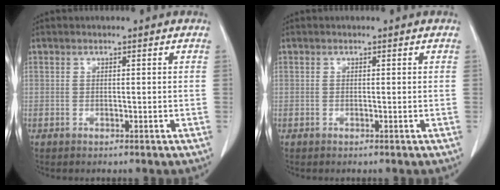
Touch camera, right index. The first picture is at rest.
{"total": 0.0}